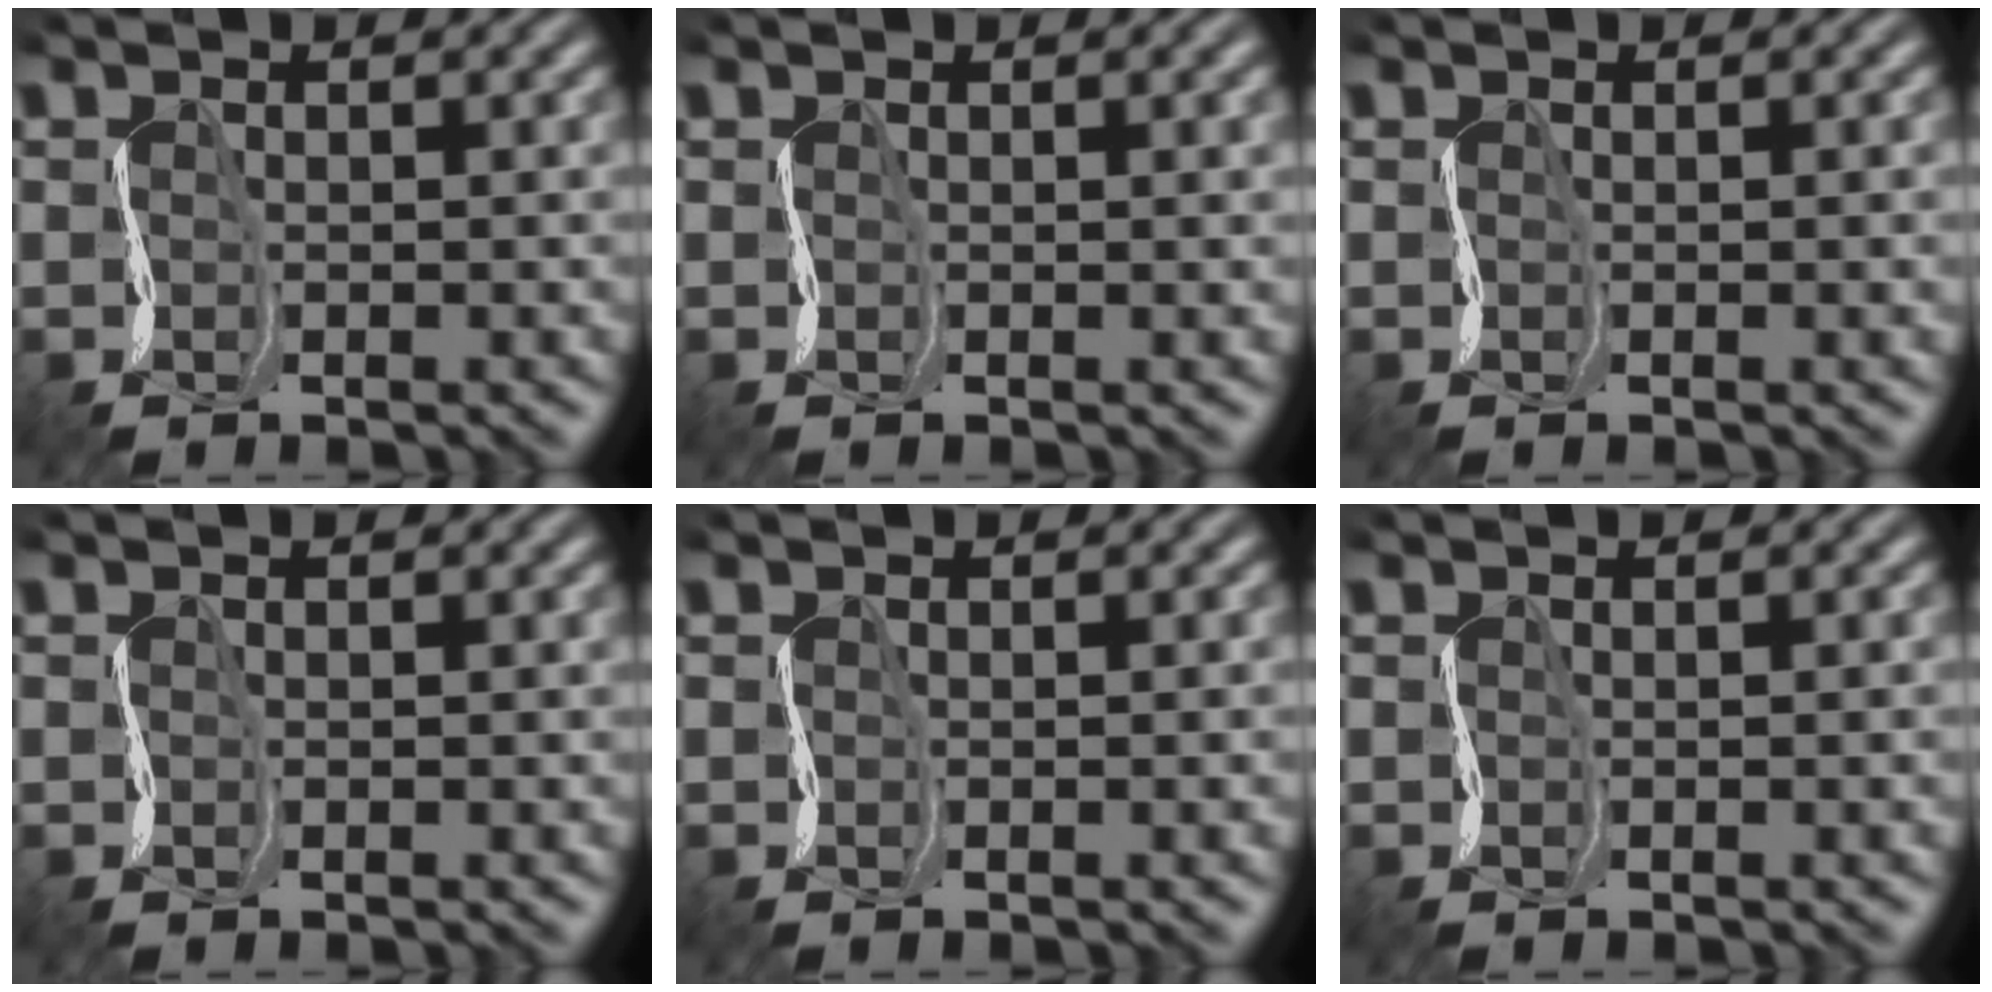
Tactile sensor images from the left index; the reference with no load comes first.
{"total": 2.4, "force": [0.7, 1.0, 2.0], "torque": [-0.015, 0.012, 0.000]}
{"total": 1.7, "force": [0.2, 0.7, 1.5], "torque": [-0.008, 0.008, -0.002]}
{"total": 0.0}
{"total": 1.7, "force": [0.1, 0.7, 1.5], "torque": [-0.005, 0.006, -0.007]}
{"total": 1.9, "force": [0.1, 0.9, 1.7], "torque": [-0.008, 0.009, -0.007]}